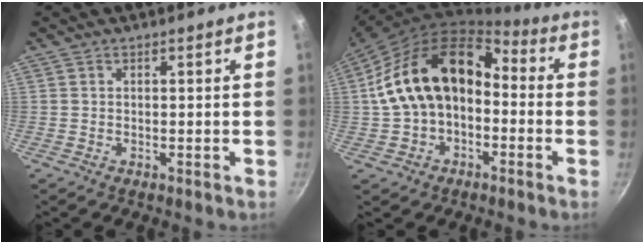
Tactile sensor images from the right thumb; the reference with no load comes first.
{"total": 17.9, "force": [-0.8, 12.4, 12.9], "torque": [-0.207, 0.069, -0.017]}